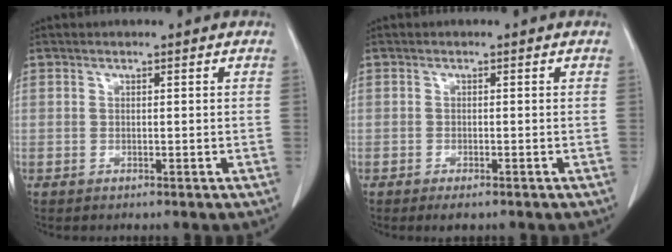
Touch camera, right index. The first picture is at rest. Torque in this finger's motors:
{"motor_torque": [0.22, -0.18, -0.01, 0.03]}